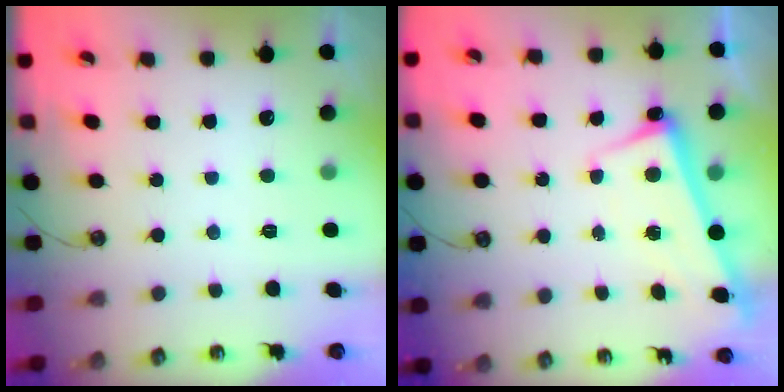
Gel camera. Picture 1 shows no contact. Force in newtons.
{"total": 2.6, "press": 2.4, "slide": 0.9}